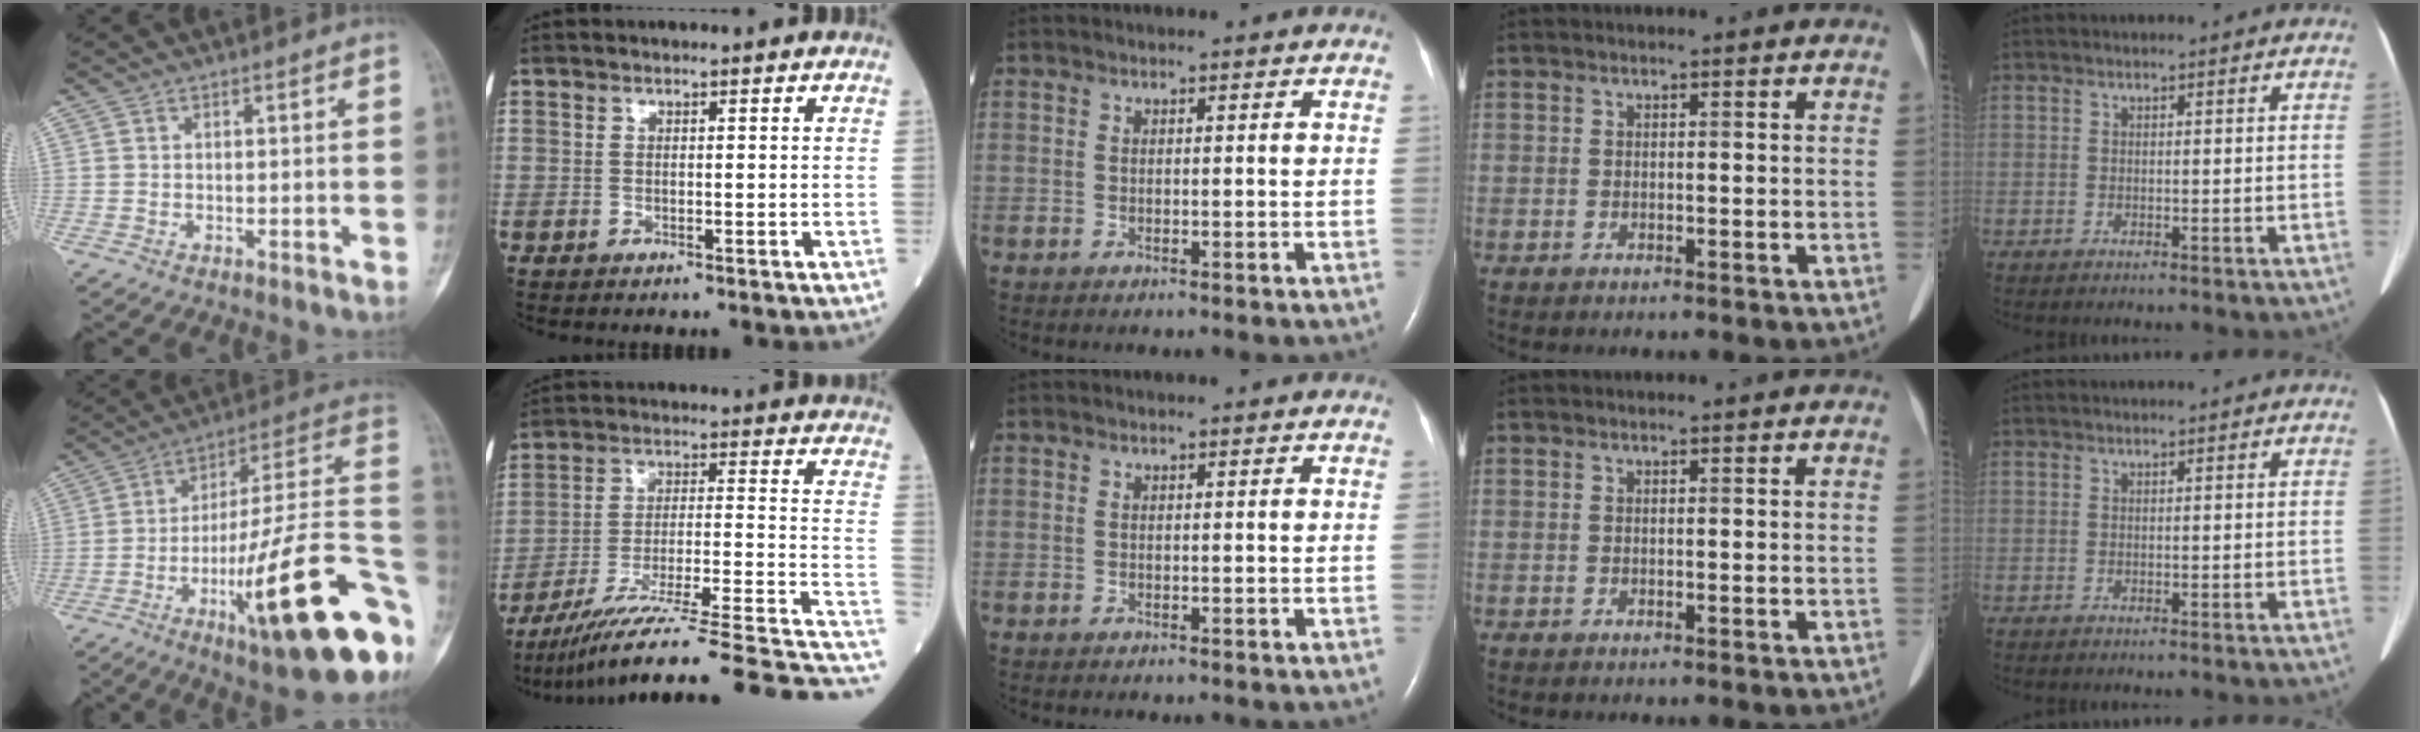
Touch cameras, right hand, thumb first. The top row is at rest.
{"thumb": {"total": 29.0, "force": [-9.4, 5.8, 26.8], "torque": [-0.331, 0.036, -0.137]}, "index": {"total": 22.7, "force": [-16.9, 1.5, 15.1], "torque": [-0.160, 0.026, -0.260]}}